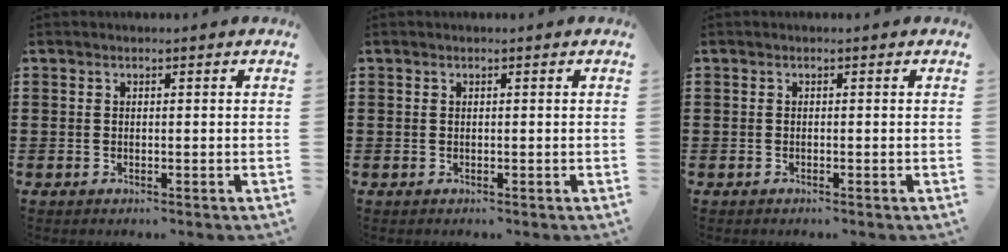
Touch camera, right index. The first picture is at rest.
{"total": 0.0}
{"total": 0.0}